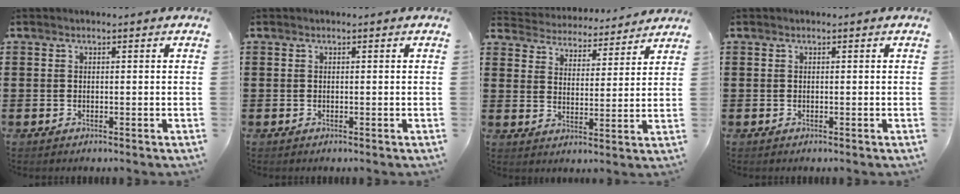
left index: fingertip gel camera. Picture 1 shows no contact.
{"total": 0.0}
{"total": 4.2, "force": [4.2, 0.0, -0.6], "torque": [-0.015, -0.036, 0.069]}
{"total": 0.0}